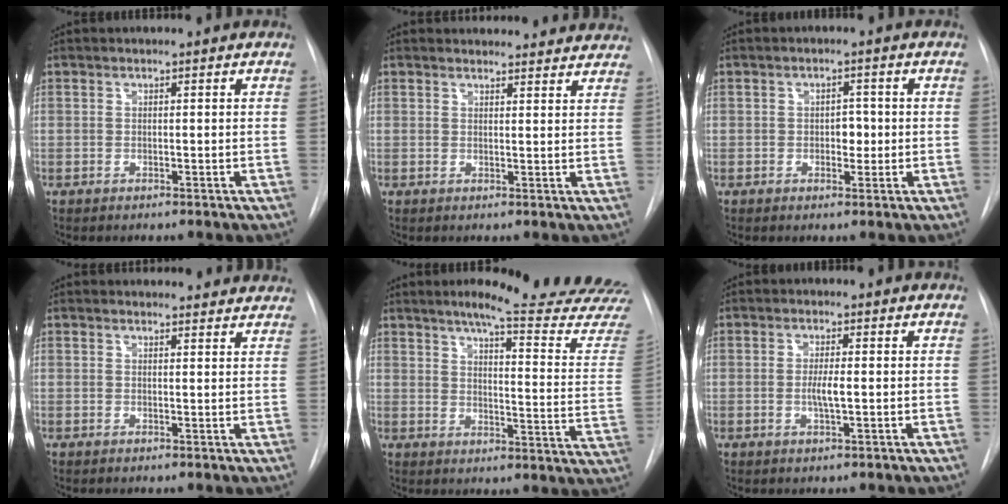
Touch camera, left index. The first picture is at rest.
{"total": 12.9, "force": [12.3, 3.2, 1.9], "torque": [0.001, 0.004, 0.125]}
{"total": 2.4, "force": [-0.6, 1.5, 1.8], "torque": [-0.020, -0.001, -0.008]}
{"total": 8.9, "force": [8.6, 2.1, 1.2], "torque": [0.010, 0.007, 0.076]}
{"total": 22.9, "force": [20.9, 0.0, 9.2], "torque": [-0.119, -0.122, 0.239]}
{"total": 2.7, "force": [-0.7, 0.3, 2.6], "torque": [-0.051, -0.006, -0.010]}